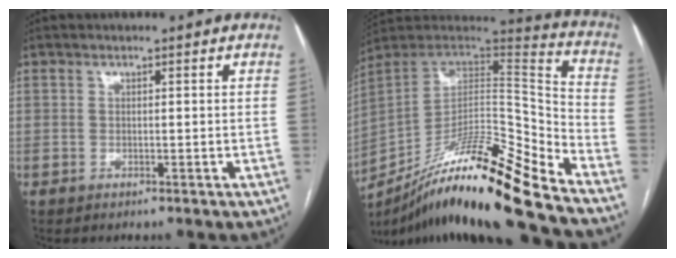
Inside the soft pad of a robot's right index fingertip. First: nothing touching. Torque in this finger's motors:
{"motor_torque": [1.12, -1.02, 0.70, 0.17]}